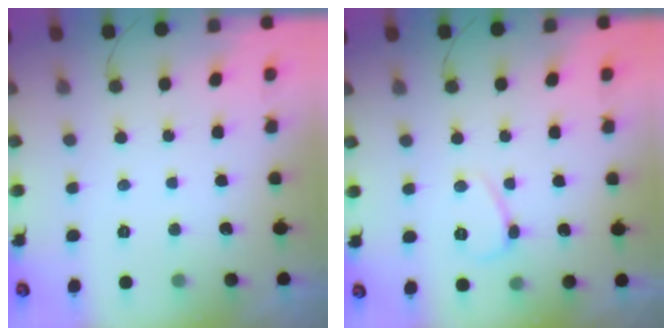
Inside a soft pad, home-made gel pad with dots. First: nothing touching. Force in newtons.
{"total": 5.6, "press": 5.6, "slide": 0.6}